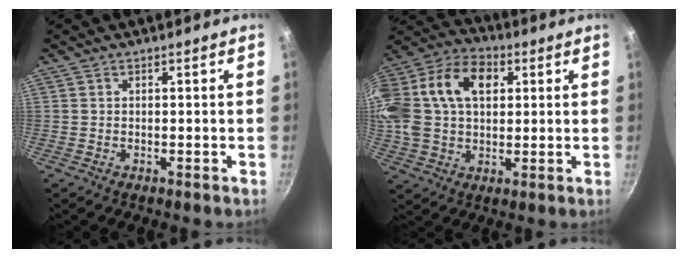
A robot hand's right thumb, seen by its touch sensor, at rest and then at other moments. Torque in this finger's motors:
{"motor_torque": [2.40, 2.61, 1.04, -0.76, 0.45]}